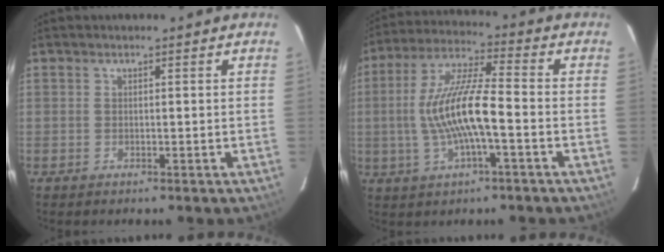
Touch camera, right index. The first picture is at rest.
{"total": 12.9, "force": [-2.4, 2.3, 12.5], "torque": [-0.252, 0.007, -0.045]}